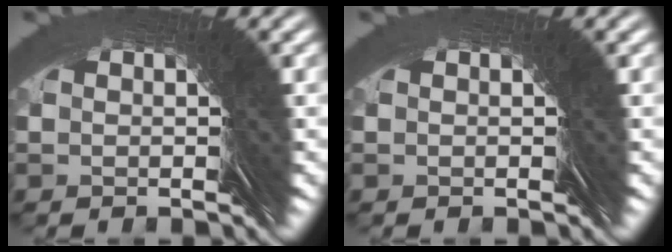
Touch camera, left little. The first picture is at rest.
{"total": 0.0}